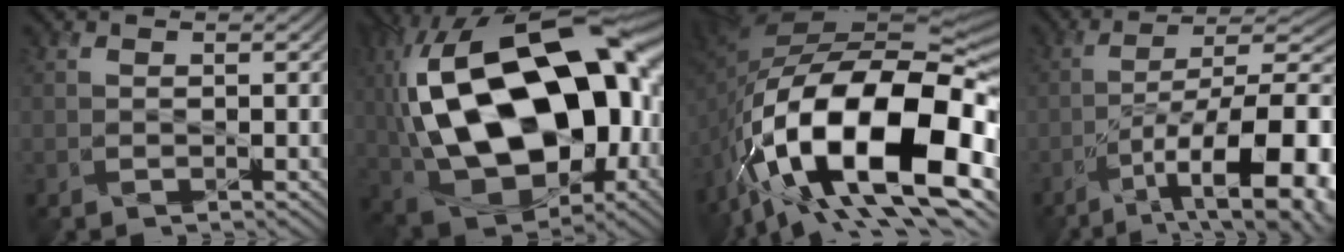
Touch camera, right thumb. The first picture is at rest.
{"total": 22.3, "force": [1.2, 13.1, 18.0], "torque": [-0.397, 0.000, 0.017]}
{"total": 20.9, "force": [-8.0, 10.2, 16.3], "torque": [-0.318, -0.042, -0.118]}
{"total": 15.1, "force": [-6.4, 5.3, 12.6], "torque": [-0.197, -0.014, -0.095]}